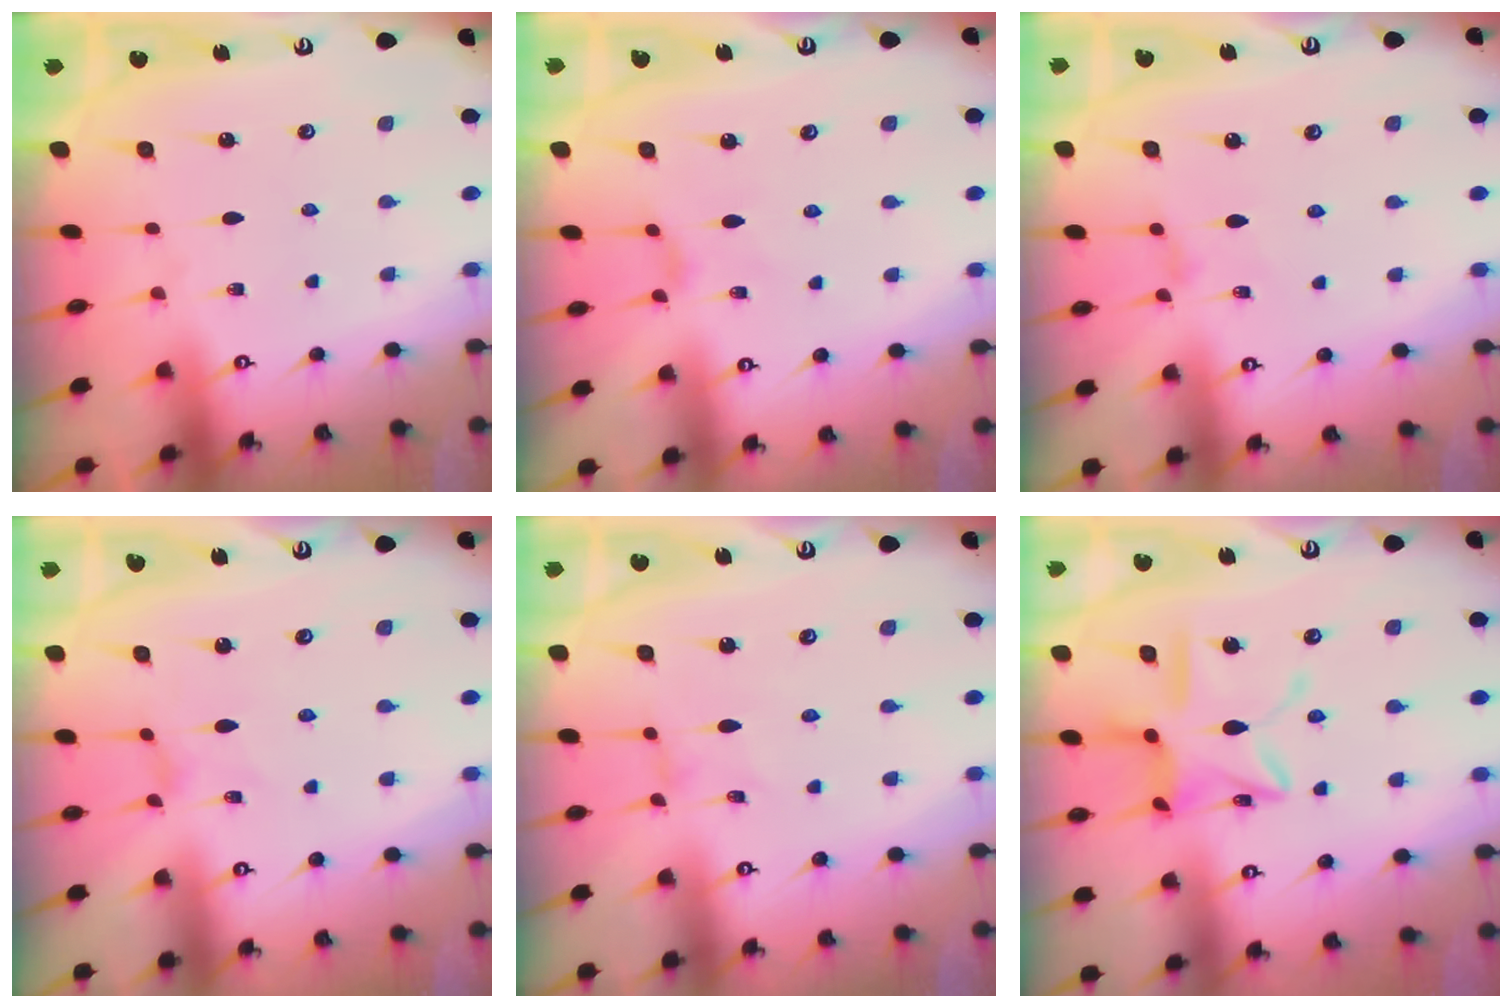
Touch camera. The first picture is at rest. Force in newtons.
{"total": 2.7, "press": 2.6, "slide": 0.6}
{"total": 2.1, "press": 2.1, "slide": 0.4}
{"total": 0.7, "press": 0.6, "slide": 0.2}
{"total": 0.0}
{"total": 11.3, "press": 11.2, "slide": 0.7}